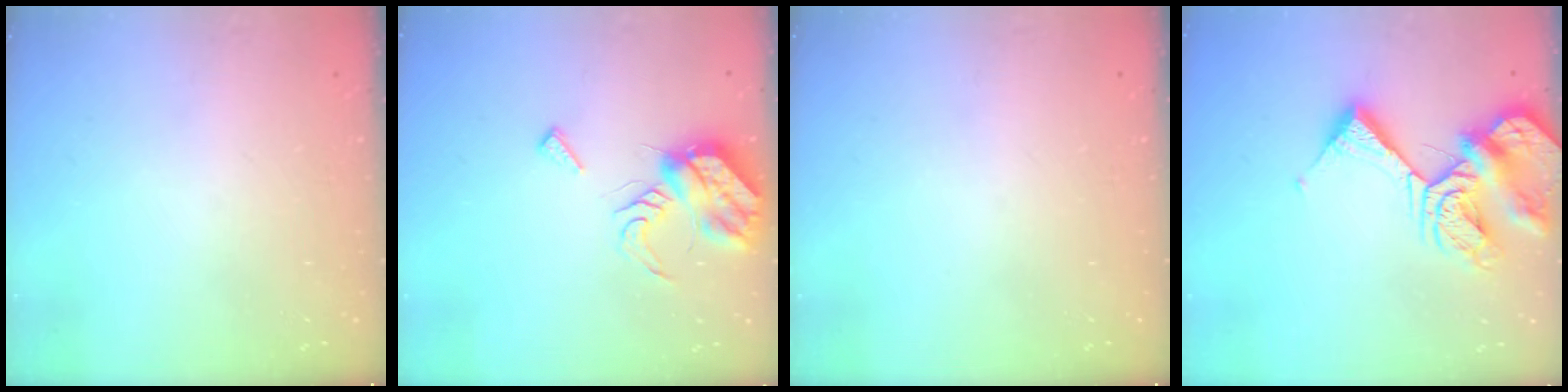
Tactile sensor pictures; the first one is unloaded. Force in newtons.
{"total": 8.6, "press": 8.6, "slide": 0.6}
{"total": 0.0}
{"total": 13.2, "press": 13.1, "slide": 1.5}